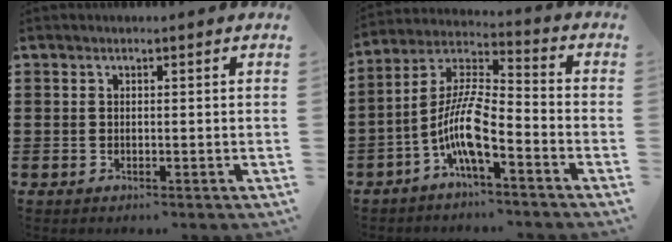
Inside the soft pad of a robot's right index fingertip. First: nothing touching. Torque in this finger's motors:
{"motor_torque": [2.14, 0.00, 1.05, 0.21]}